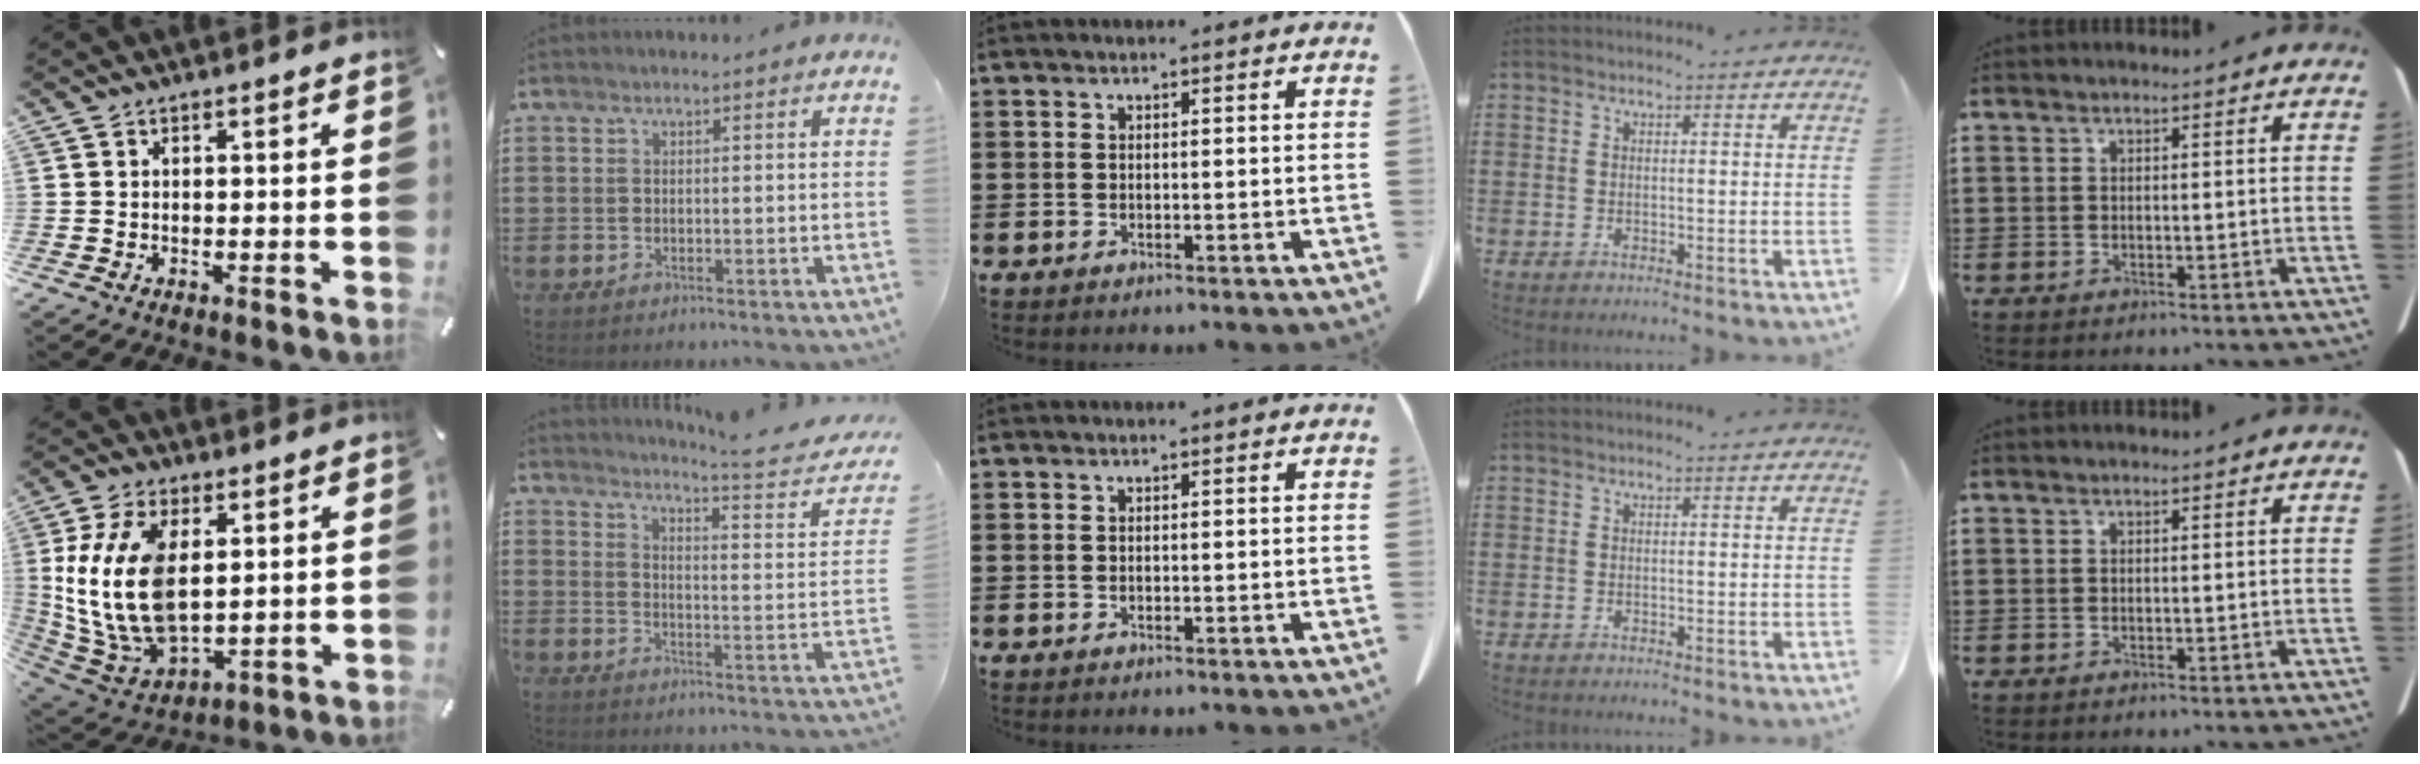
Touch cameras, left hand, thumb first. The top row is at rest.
{"thumb": {"total": 17.5, "force": [3.0, 11.0, 13.3], "torque": [-0.315, -0.006, 0.056]}, "index": {"total": 5.2, "force": [4.5, -0.2, 2.5], "torque": [-0.049, -0.042, 0.064]}}